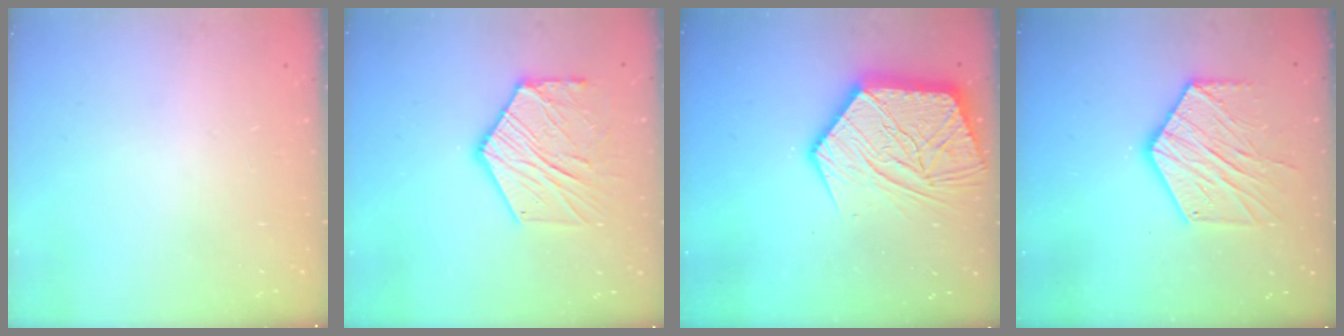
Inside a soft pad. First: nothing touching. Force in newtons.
{"total": 14.8, "press": 14.7, "slide": 1.4}
{"total": 21.3, "press": 21.2, "slide": 1.6}
{"total": 14.7, "press": 14.6, "slide": 1.2}